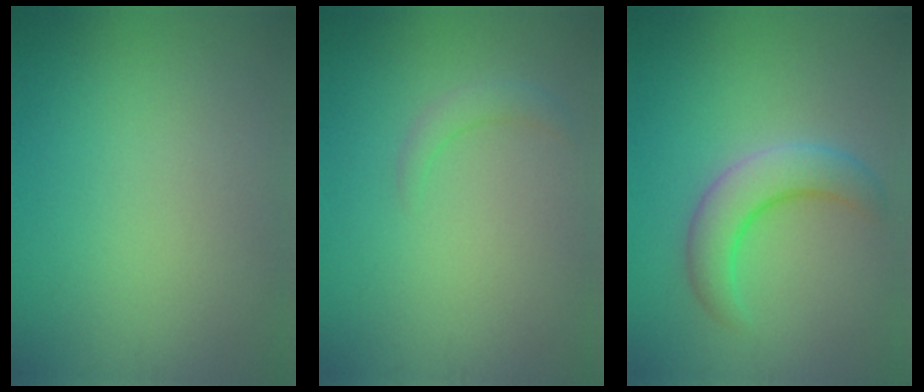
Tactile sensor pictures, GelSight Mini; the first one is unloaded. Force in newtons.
{"total": 1.4, "press": 1.3, "slide": 0.3}
{"total": 4.5, "press": 4.5, "slide": 0.3}